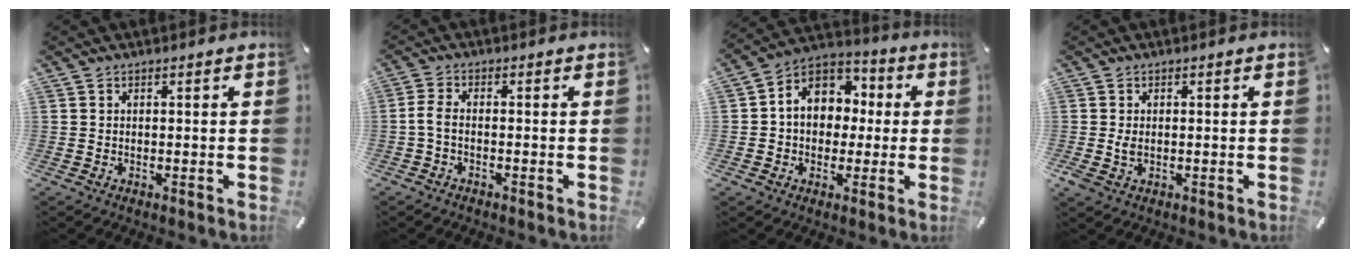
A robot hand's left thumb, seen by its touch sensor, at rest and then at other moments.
{"total": 2.8, "force": [-1.2, 0.9, 2.3], "torque": [-0.056, 0.001, -0.027]}
{"total": 10.6, "force": [0.8, 9.4, 4.8], "torque": [-0.102, 0.004, 0.014]}
{"total": 2.0, "force": [-0.2, 1.3, 1.5], "torque": [-0.037, -0.002, -0.005]}